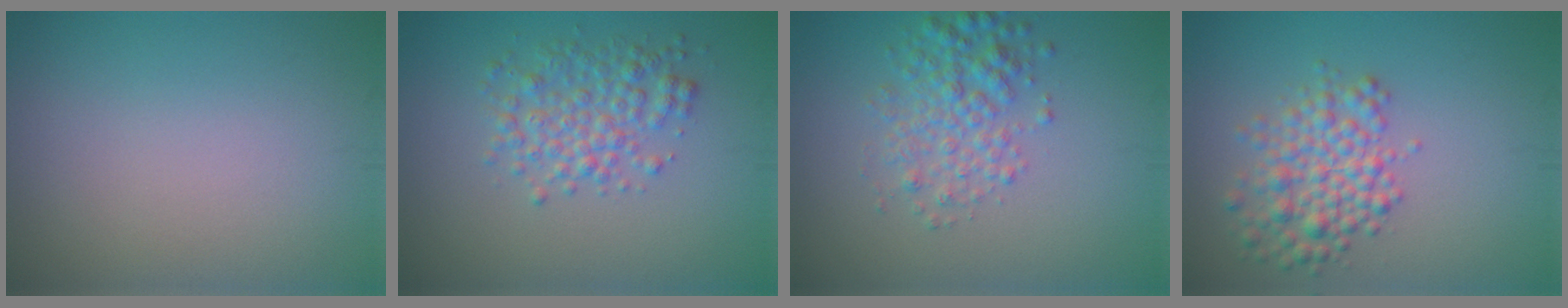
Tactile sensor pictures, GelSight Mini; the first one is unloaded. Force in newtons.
{"total": 3.4, "press": 3.4, "slide": 0.0}
{"total": 3.4, "press": 3.4, "slide": 0.0}
{"total": 4.1, "press": 4.1, "slide": 0.1}